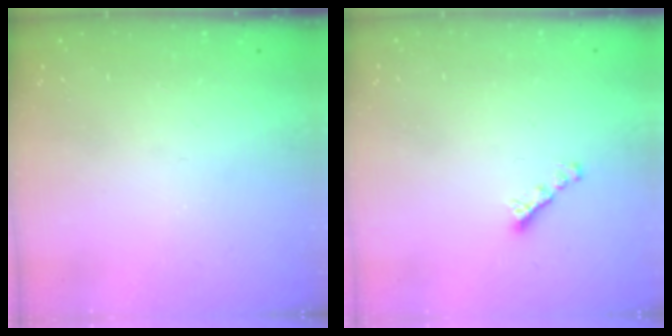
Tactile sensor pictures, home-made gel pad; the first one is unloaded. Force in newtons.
{"total": 2.8, "press": 2.7, "slide": 0.7}